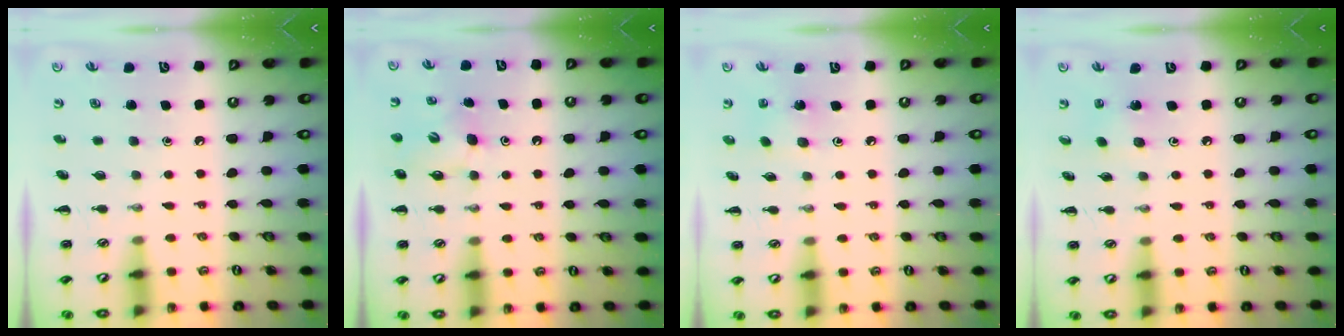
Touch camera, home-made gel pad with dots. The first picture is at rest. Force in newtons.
{"total": 4.4, "press": 4.2, "slide": 1.3}
{"total": 4.6, "press": 4.4, "slide": 1.3}
{"total": 2.5, "press": 2.4, "slide": 0.8}